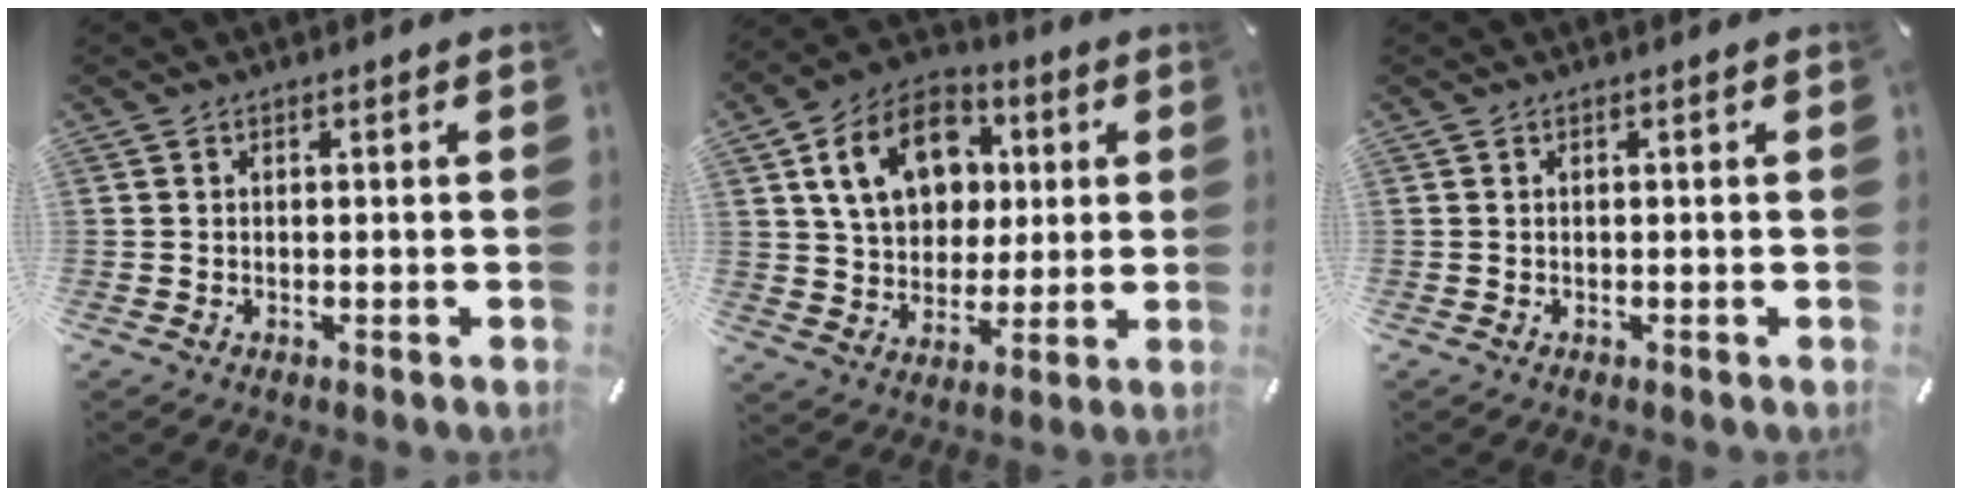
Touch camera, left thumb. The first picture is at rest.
{"total": 16.2, "force": [4.8, 12.6, 9.0], "torque": [-0.156, 0.007, 0.093]}
{"total": 0.0}